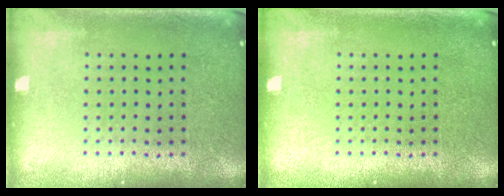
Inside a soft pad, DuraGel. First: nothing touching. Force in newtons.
{"total": 0.0}